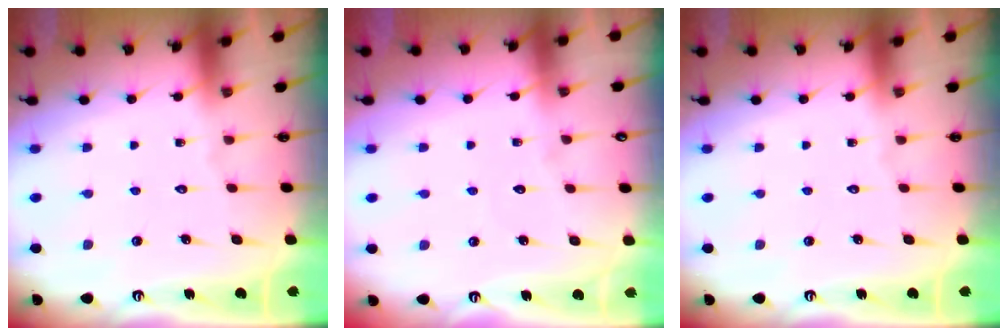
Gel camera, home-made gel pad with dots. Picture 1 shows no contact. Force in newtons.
{"total": 2.0, "press": 2.0, "slide": 0.2}
{"total": 0.0}